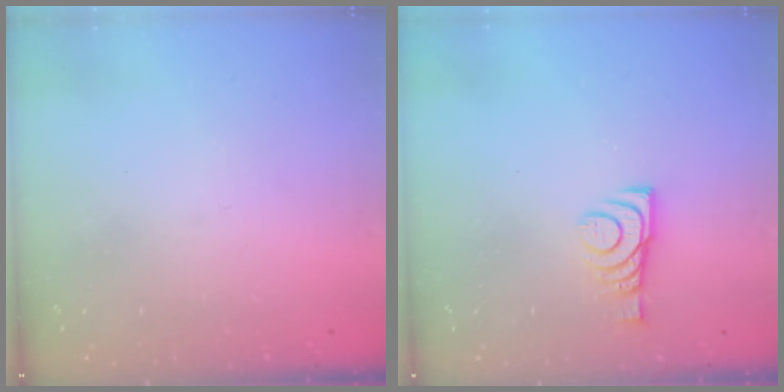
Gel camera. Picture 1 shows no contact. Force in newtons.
{"total": 6.4, "press": 6.4, "slide": 0.8}